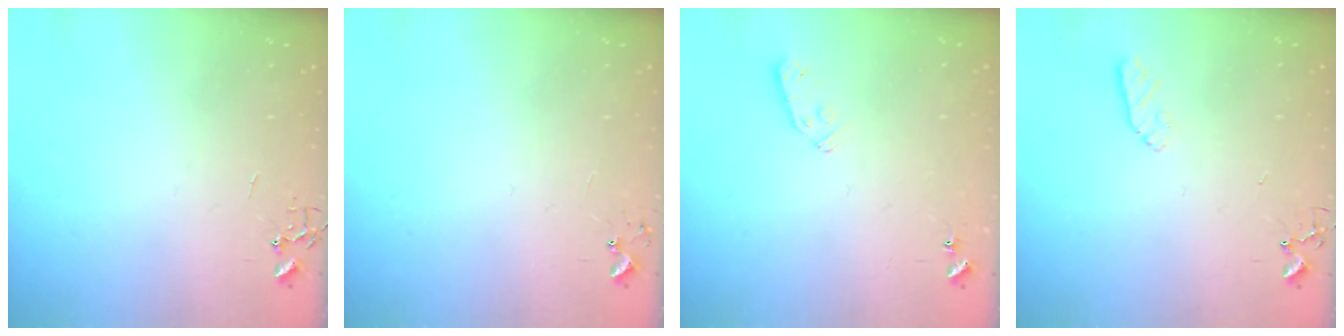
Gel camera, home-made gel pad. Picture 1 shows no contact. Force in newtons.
{"total": 5.5, "press": 5.4, "slide": 0.4}
{"total": 5.3, "press": 5.3, "slide": 0.7}
{"total": 5.6, "press": 5.5, "slide": 1.0}